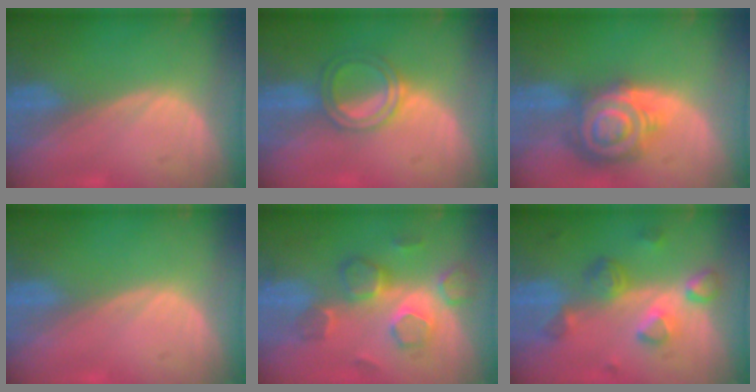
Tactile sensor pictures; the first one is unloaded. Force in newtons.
{"total": 5.0, "press": 4.6, "slide": 1.9}
{"total": 9.1, "press": 9.0, "slide": 0.5}
{"total": 0.0}
{"total": 8.9, "press": 7.8, "slide": 4.3}
{"total": 7.8, "press": 6.9, "slide": 3.7}